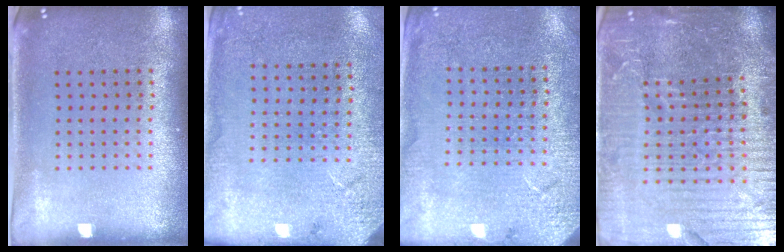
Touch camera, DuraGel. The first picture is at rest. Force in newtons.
{"total": 2.6, "press": 2.4, "slide": 1.1}
{"total": 2.5, "press": 2.5, "slide": 0.2}
{"total": 6.4, "press": 5.6, "slide": 3.0}